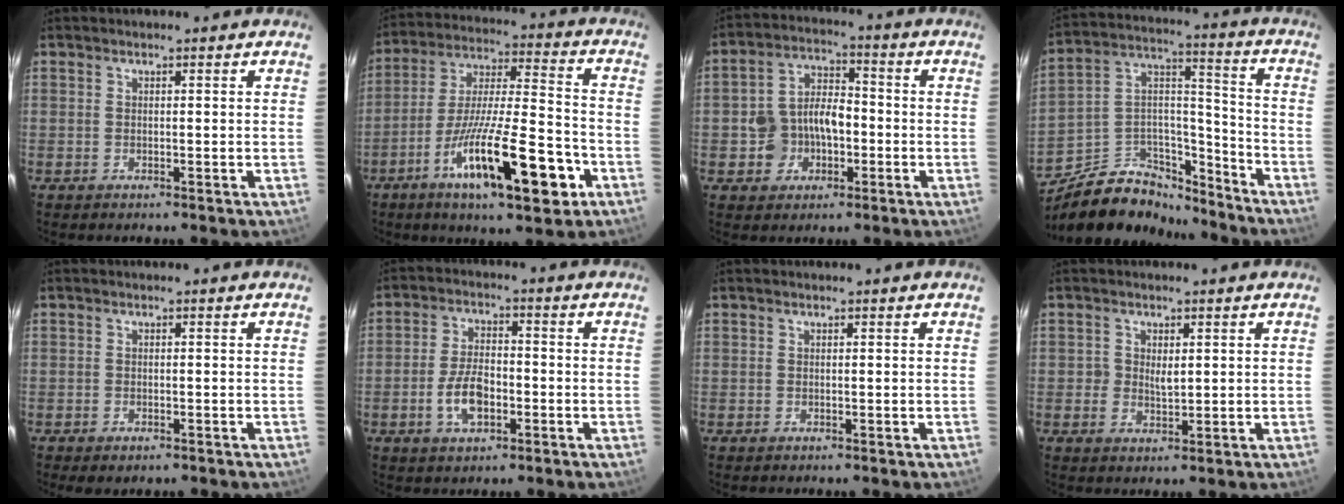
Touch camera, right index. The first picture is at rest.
{"total": 19.9, "force": [-9.4, 4.0, 17.1], "torque": [-0.300, -0.024, -0.154]}
{"total": 8.6, "force": [-2.2, 6.9, 4.6], "torque": [-0.099, 0.027, -0.034]}
{"total": 17.9, "force": [-13.6, 9.1, 7.2], "torque": [-0.146, 0.068, -0.210]}
{"total": 2.4, "force": [-1.7, 1.2, 1.3], "torque": [-0.028, -0.008, -0.026]}
{"total": 7.5, "force": [-2.7, 3.9, 5.8], "torque": [-0.119, 0.006, -0.044]}
{"total": 0.0}
{"total": 2.5, "force": [0.4, 2.0, 1.4], "torque": [-0.027, 0.000, 0.006]}